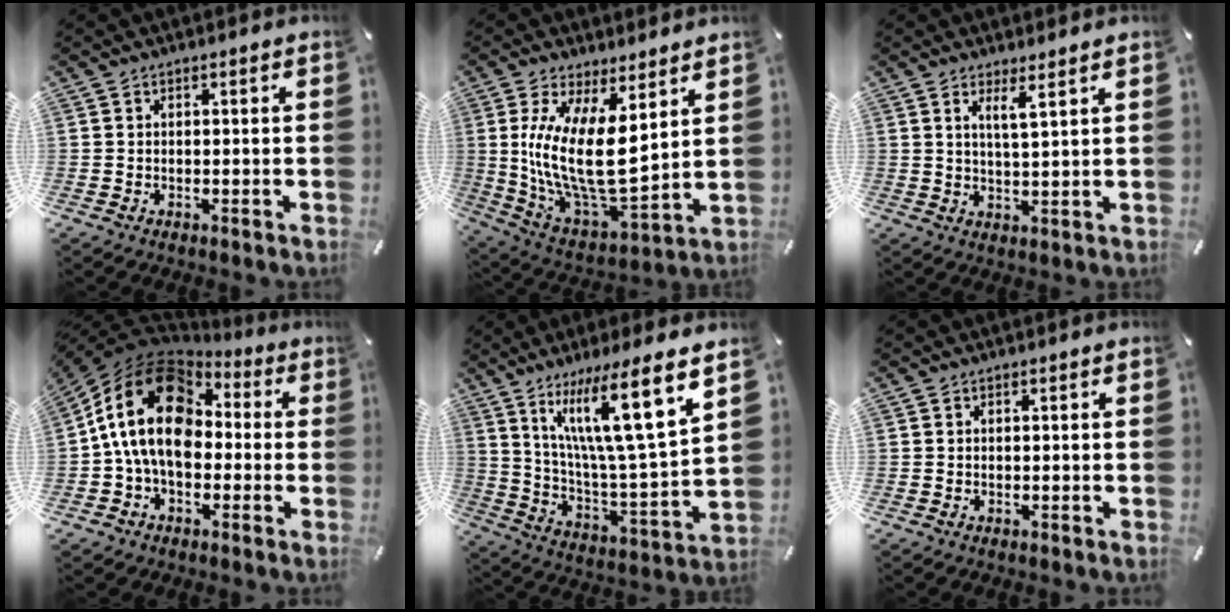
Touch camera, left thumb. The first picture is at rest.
{"total": 17.9, "force": [4.5, 7.5, 15.6], "torque": [-0.332, -0.049, 0.085]}
{"total": 4.4, "force": [3.1, -0.3, 3.1], "torque": [-0.062, -0.015, 0.050]}
{"total": 18.9, "force": [0.9, 13.8, 12.9], "torque": [-0.255, 0.015, 0.011]}
{"total": 18.5, "force": [11.4, 2.9, 14.2], "torque": [-0.244, -0.062, 0.176]}
{"total": 0.0}